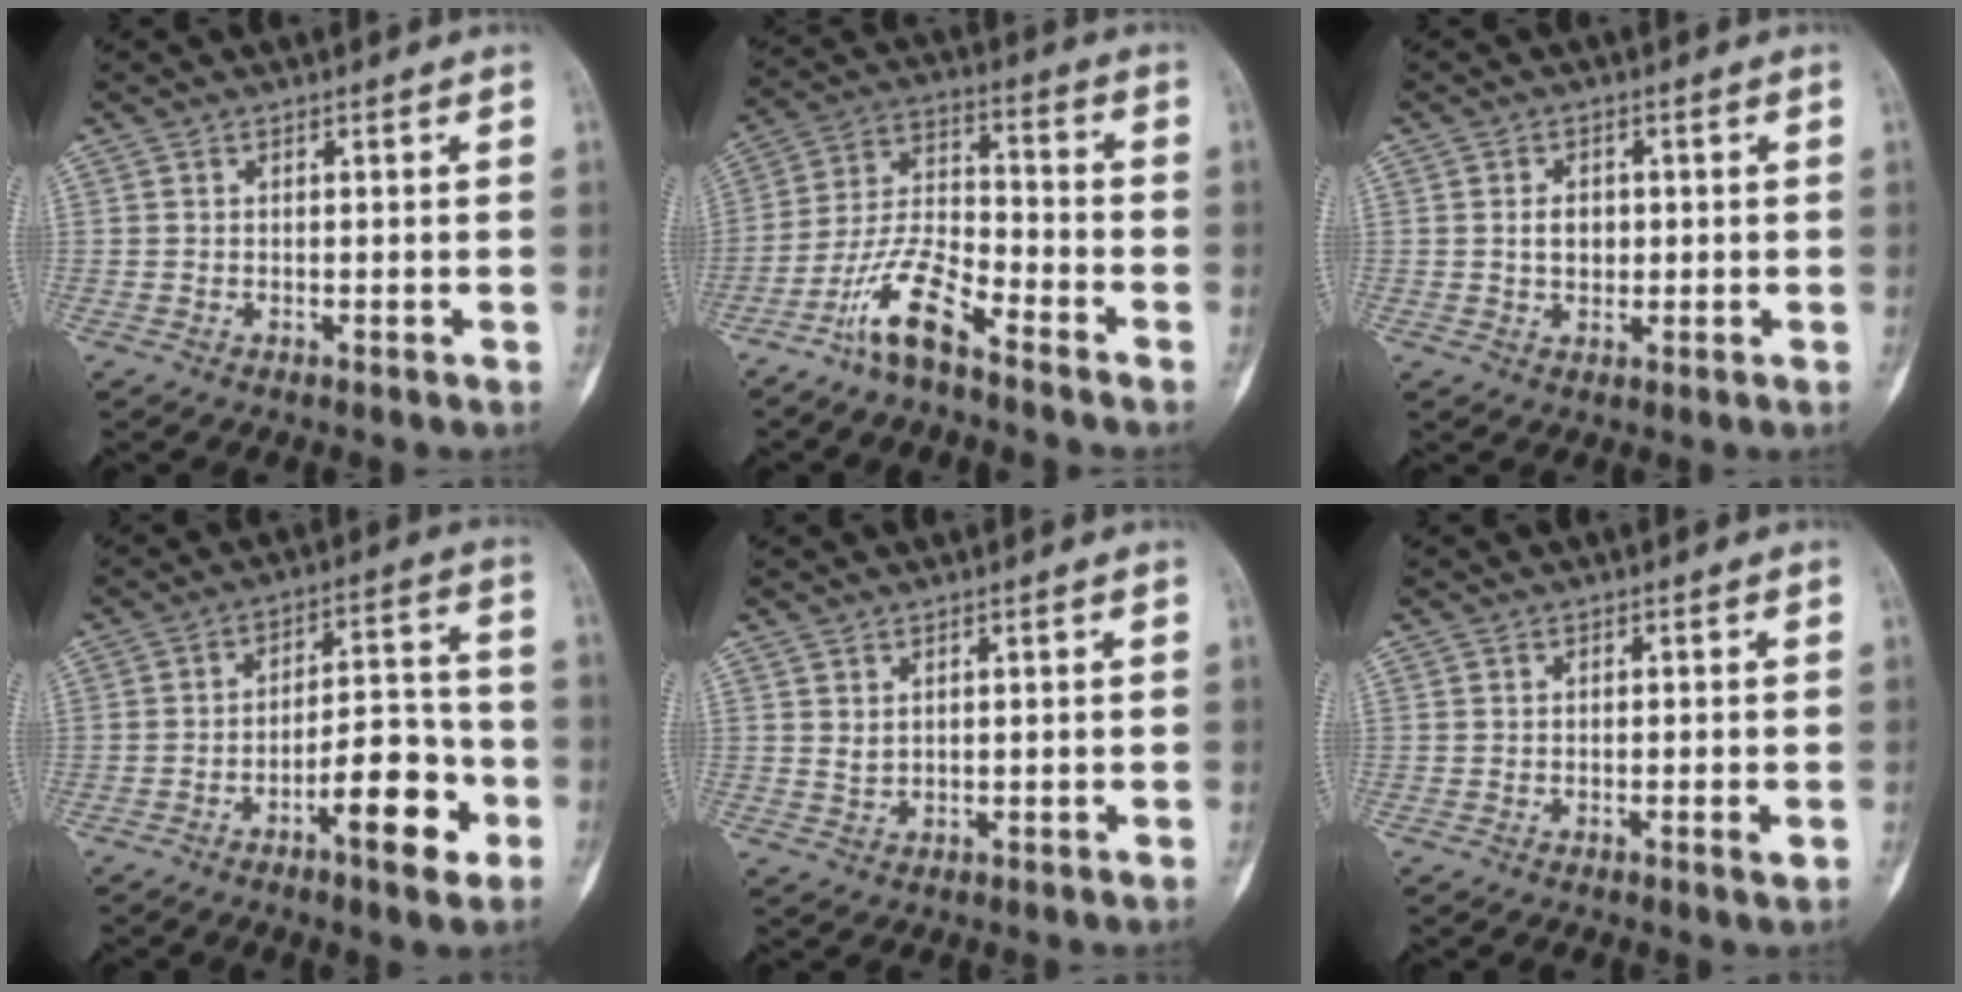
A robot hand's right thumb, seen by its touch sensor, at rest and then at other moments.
{"total": 10.6, "force": [-7.5, 2.9, 6.9], "torque": [-0.144, 0.063, -0.150]}
{"total": 3.6, "force": [0.2, 2.6, 2.5], "torque": [-0.030, 0.003, 0.004]}
{"total": 12.5, "force": [-5.6, 4.2, 10.4], "torque": [-0.139, 0.040, -0.085]}
{"total": 1.5, "force": [0.8, 0.8, 0.9], "torque": [-0.015, -0.006, 0.022]}
{"total": 1.4, "force": [-0.4, 0.1, 1.3], "torque": [-0.024, -0.003, -0.007]}